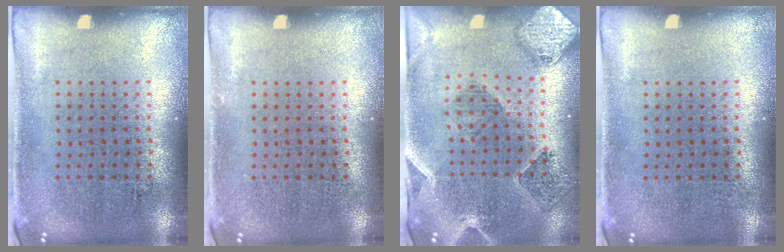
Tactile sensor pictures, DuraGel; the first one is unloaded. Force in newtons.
{"total": 0.0}
{"total": 1.5, "press": 1.4, "slide": 0.4}
{"total": 0.0}